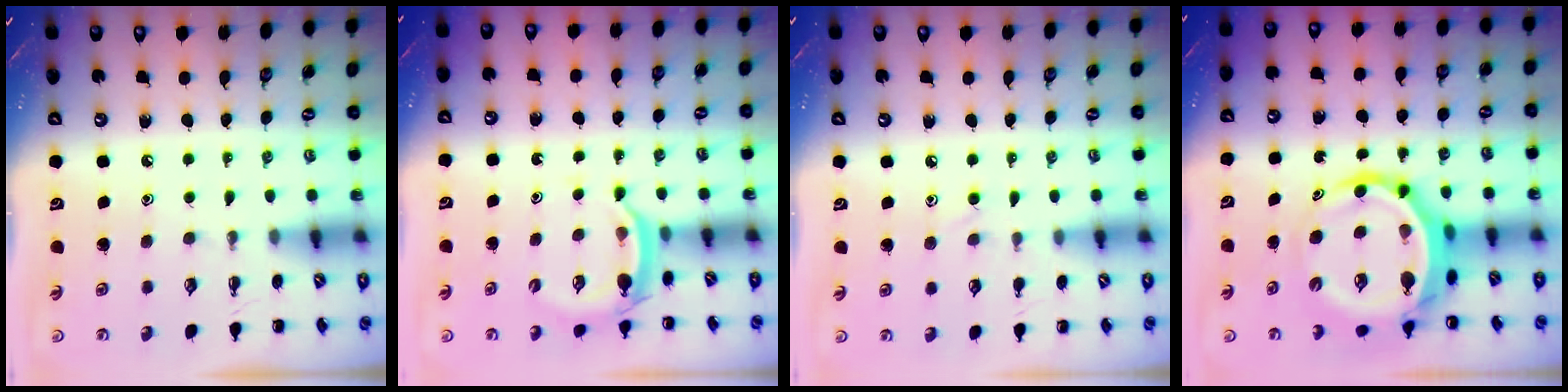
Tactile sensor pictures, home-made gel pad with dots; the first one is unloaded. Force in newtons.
{"total": 4.0, "press": 3.9, "slide": 0.8}
{"total": 7.6, "press": 7.1, "slide": 2.6}
{"total": 10.3, "press": 9.8, "slide": 3.2}